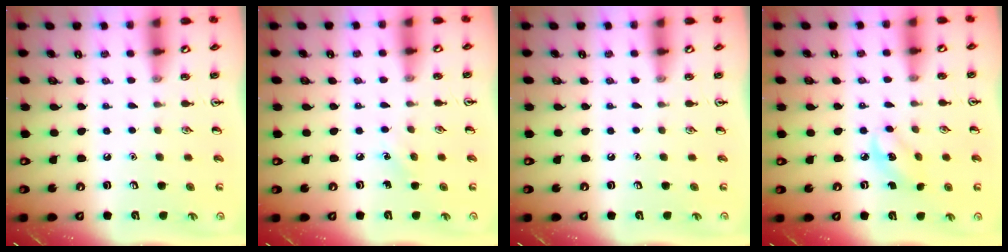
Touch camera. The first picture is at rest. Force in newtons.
{"total": 3.8, "press": 3.5, "slide": 1.3}
{"total": 0.0}
{"total": 3.0, "press": 2.9, "slide": 0.8}